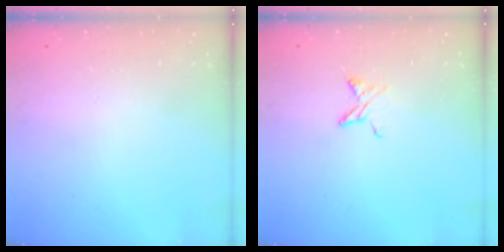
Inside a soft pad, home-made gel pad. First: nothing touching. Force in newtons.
{"total": 6.5, "press": 6.5, "slide": 0.4}